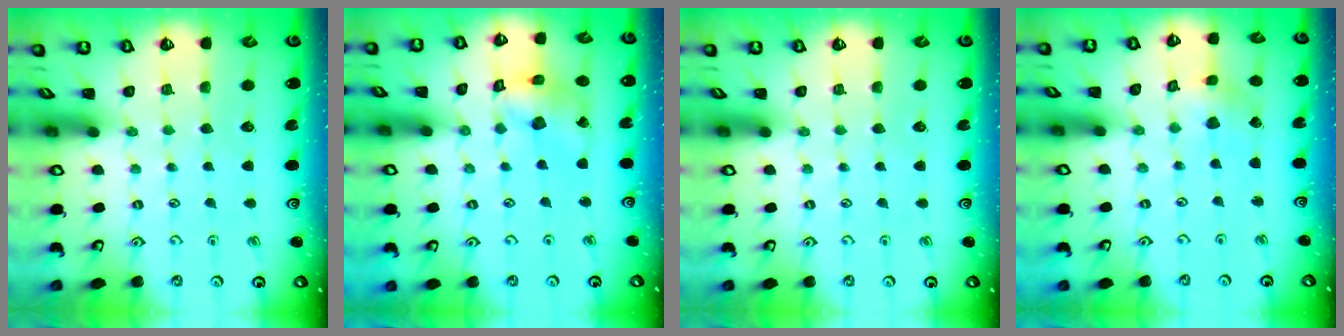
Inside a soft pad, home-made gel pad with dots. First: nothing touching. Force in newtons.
{"total": 11.1, "press": 11.0, "slide": 1.3}
{"total": 0.0}
{"total": 2.8, "press": 2.8, "slide": 0.3}